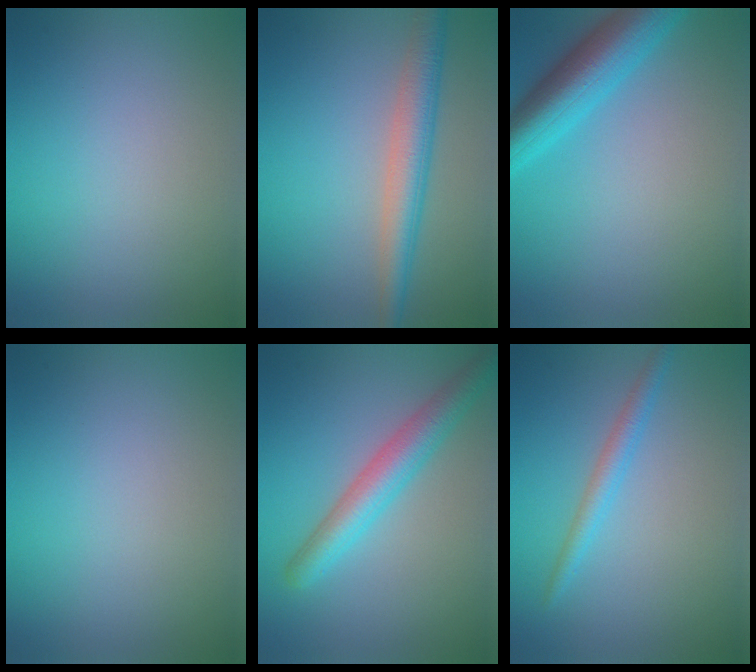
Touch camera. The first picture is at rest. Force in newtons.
{"total": 4.3, "press": 4.3, "slide": 0.1}
{"total": 6.6, "press": 6.6, "slide": 0.2}
{"total": 0.0}
{"total": 4.4, "press": 4.4, "slide": 0.1}
{"total": 2.0, "press": 2.0, "slide": 0.1}